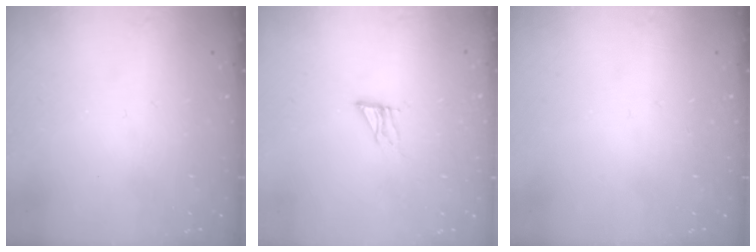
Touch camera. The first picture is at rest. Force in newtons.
{"total": 4.5, "press": 4.4, "slide": 0.4}
{"total": 0.0}